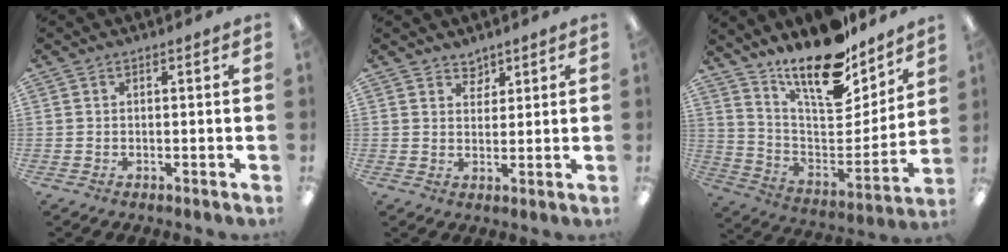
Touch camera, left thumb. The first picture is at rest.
{"total": 3.5, "force": [2.9, 2.0, 0.1], "torque": [0.006, -0.015, 0.053]}
{"total": 19.3, "force": [16.1, 5.8, 8.8], "torque": [-0.143, -0.132, 0.279]}